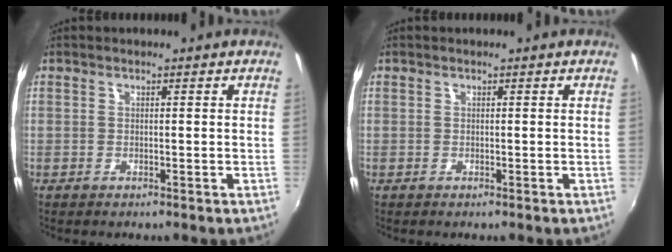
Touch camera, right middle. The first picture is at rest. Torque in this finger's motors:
{"motor_torque": [0.00, 0.00, 0.00, 0.00]}